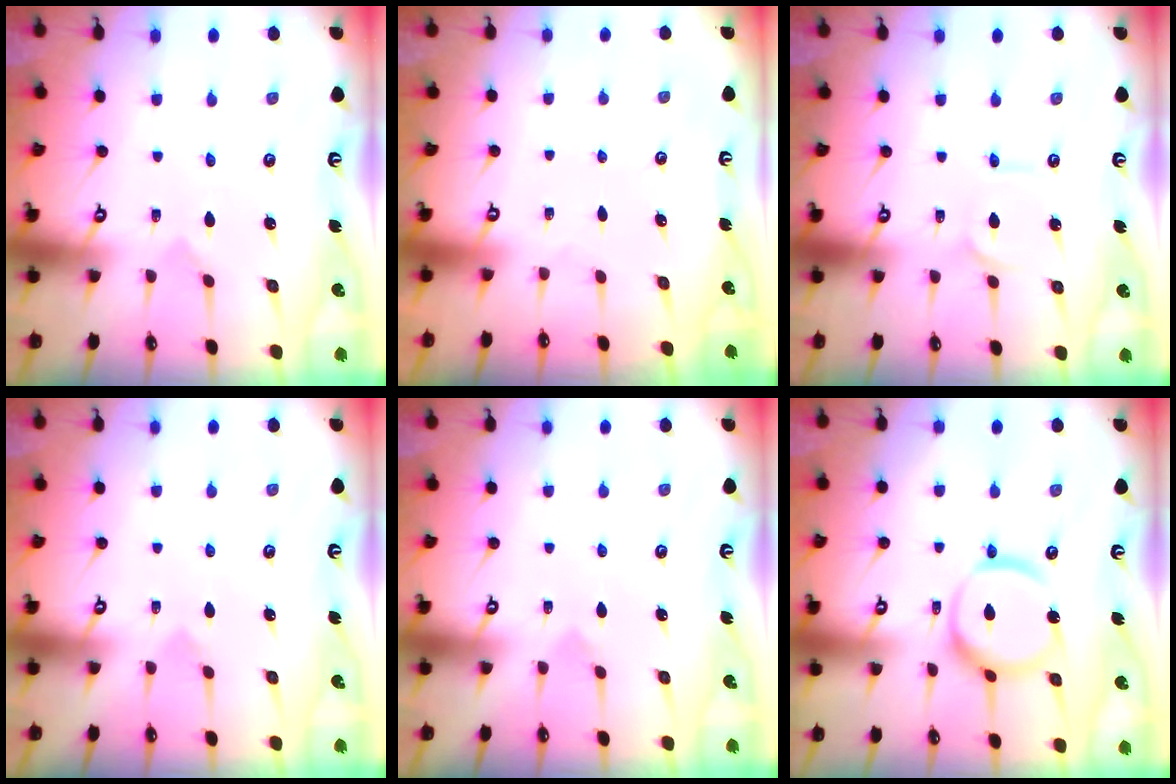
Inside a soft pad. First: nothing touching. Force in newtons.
{"total": 0.0}
{"total": 2.4, "press": 2.4, "slide": 0.2}
{"total": 3.0, "press": 3.0, "slide": 0.2}
{"total": 3.0, "press": 3.0, "slide": 0.2}
{"total": 13.8, "press": 13.7, "slide": 1.4}